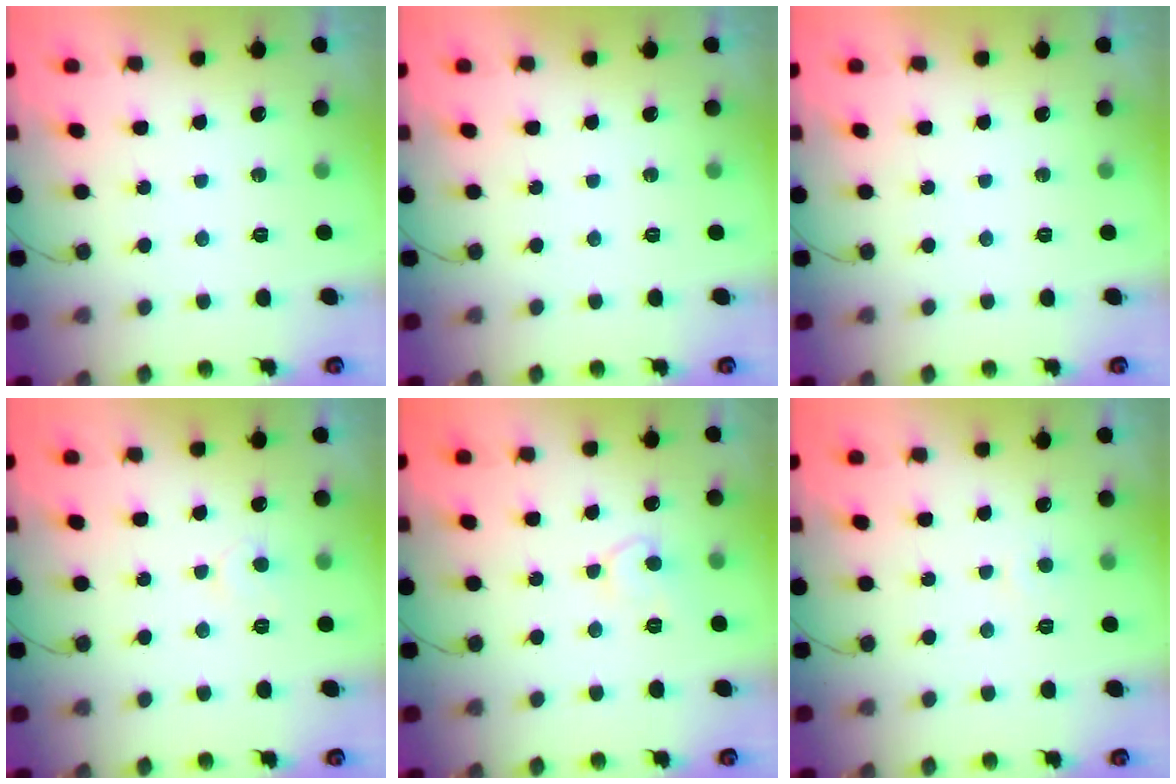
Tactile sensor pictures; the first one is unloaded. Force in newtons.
{"total": 0.0}
{"total": 0.0}
{"total": 4.3, "press": 4.3, "slide": 0.5}
{"total": 6.7, "press": 6.7, "slide": 0.5}
{"total": 3.7, "press": 3.7, "slide": 0.4}